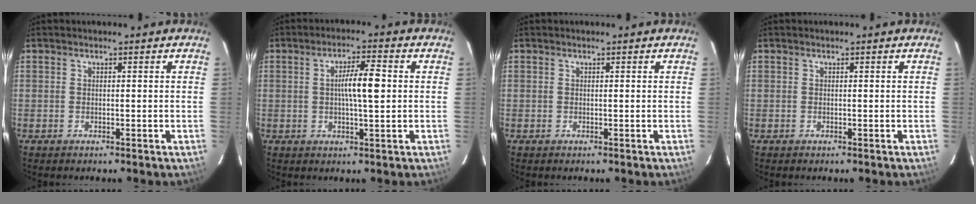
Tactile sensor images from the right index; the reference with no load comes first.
{"total": 6.0, "force": [0.5, 0.7, 6.0], "torque": [-0.105, 0.009, 0.006]}
{"total": 0.0}
{"total": 0.0}